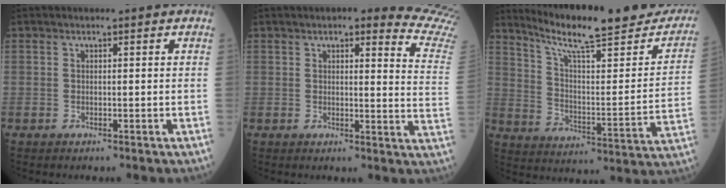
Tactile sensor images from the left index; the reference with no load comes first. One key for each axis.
{"total": 14.5, "fx": 13.6, "fy": 0.8, "fz": 4.9, "tx": -0.031, "ty": -0.085, "tz": 0.114}
{"total": 24.2, "fx": 20.5, "fy": 3.0, "fz": 12.5, "tx": -0.189, "ty": -0.044, "tz": 0.281}